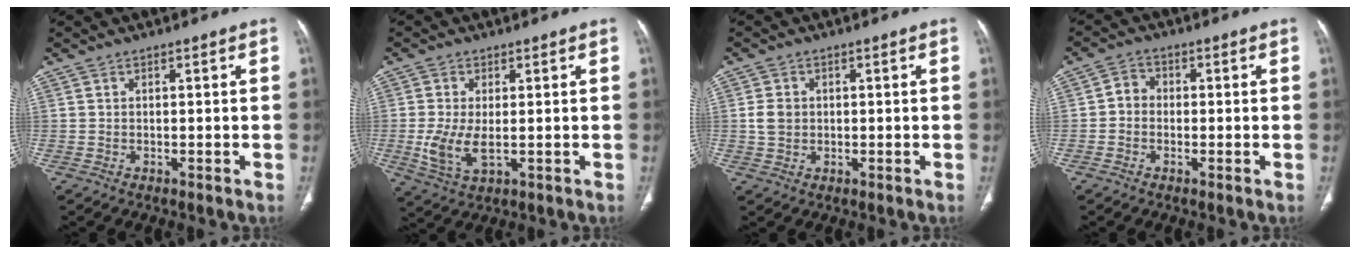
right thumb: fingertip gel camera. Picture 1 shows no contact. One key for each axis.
{"total": 7.1, "fx": -0.6, "fy": 3.5, "fz": 6.1, "tx": -0.132, "ty": -0.009, "tz": -0.004}
{"total": 3.3, "fx": 0.2, "fy": 2.8, "fz": 1.8, "tx": -0.027, "ty": 0.005, "tz": 0.005}
{"total": 3.1, "fx": -0.5, "fy": 2.7, "fz": 1.4, "tx": -0.007, "ty": 0.012, "tz": -0.018}